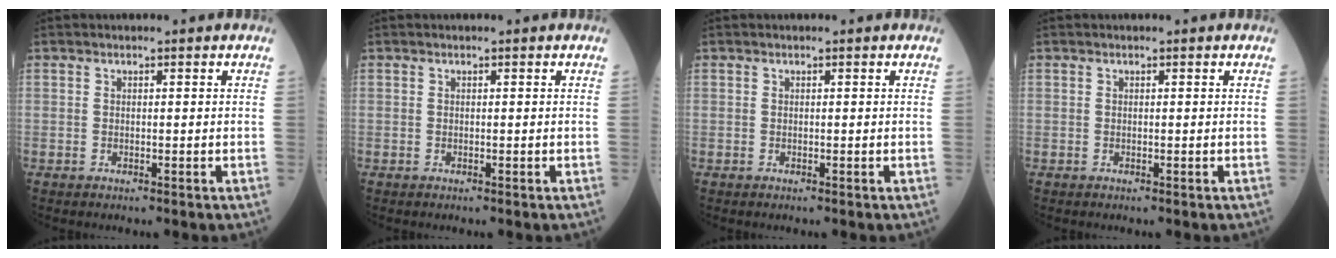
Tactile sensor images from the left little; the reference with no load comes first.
{"total": 0.0}
{"total": 0.0}
{"total": 0.0}